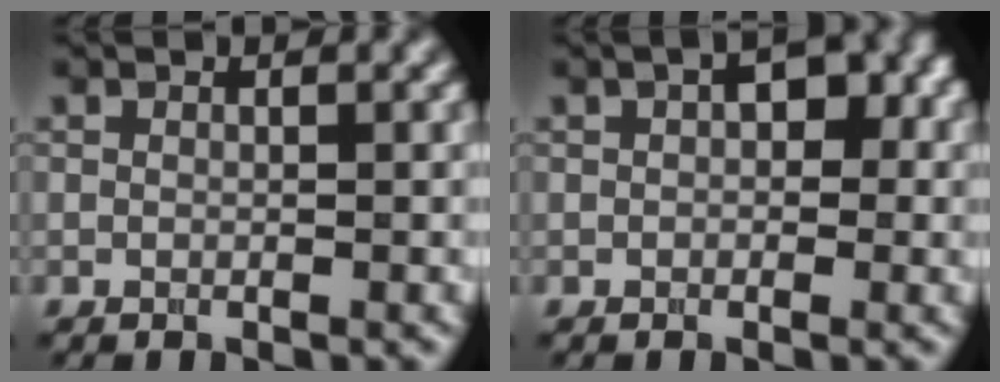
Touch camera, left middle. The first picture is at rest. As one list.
[{"total": 2.8, "force": [0.5, 1.6, 2.2], "torque": [-0.025, 0.008, 0.002]}]